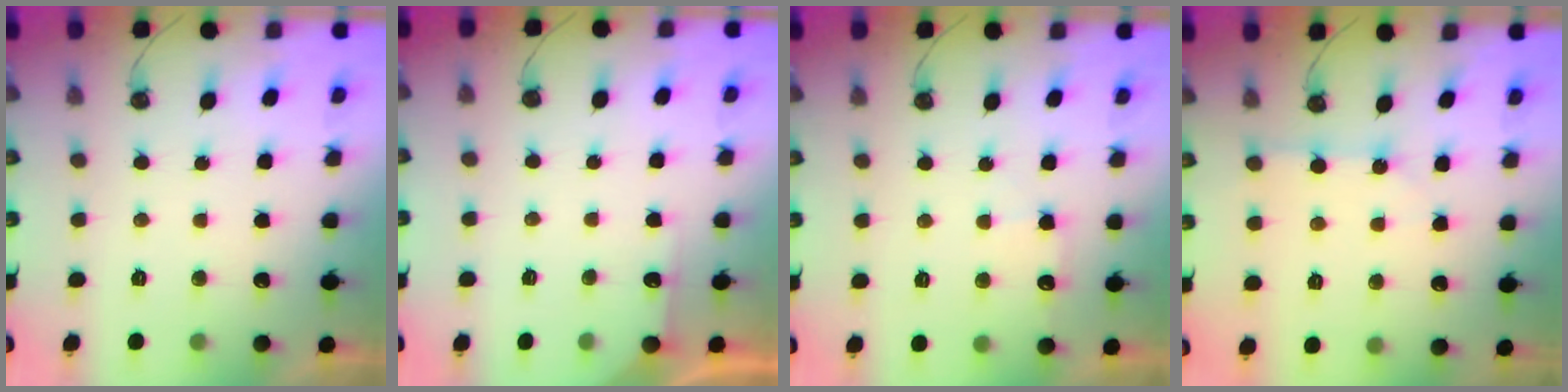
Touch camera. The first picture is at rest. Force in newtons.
{"total": 4.1, "press": 4.1, "slide": 0.6}
{"total": 7.2, "press": 7.2, "slide": 0.8}
{"total": 2.4, "press": 2.4, "slide": 0.1}